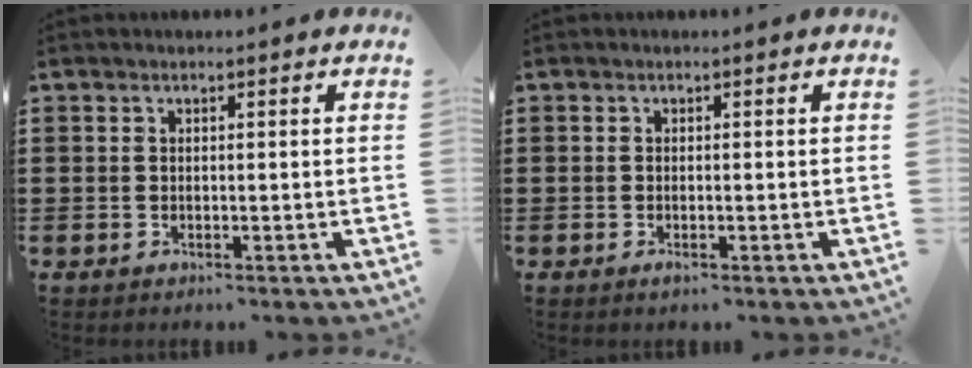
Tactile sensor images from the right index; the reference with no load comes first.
{"total": 0.5, "force": [-0.2, 0.1, 0.5], "torque": [-0.009, -0.004, -0.003]}